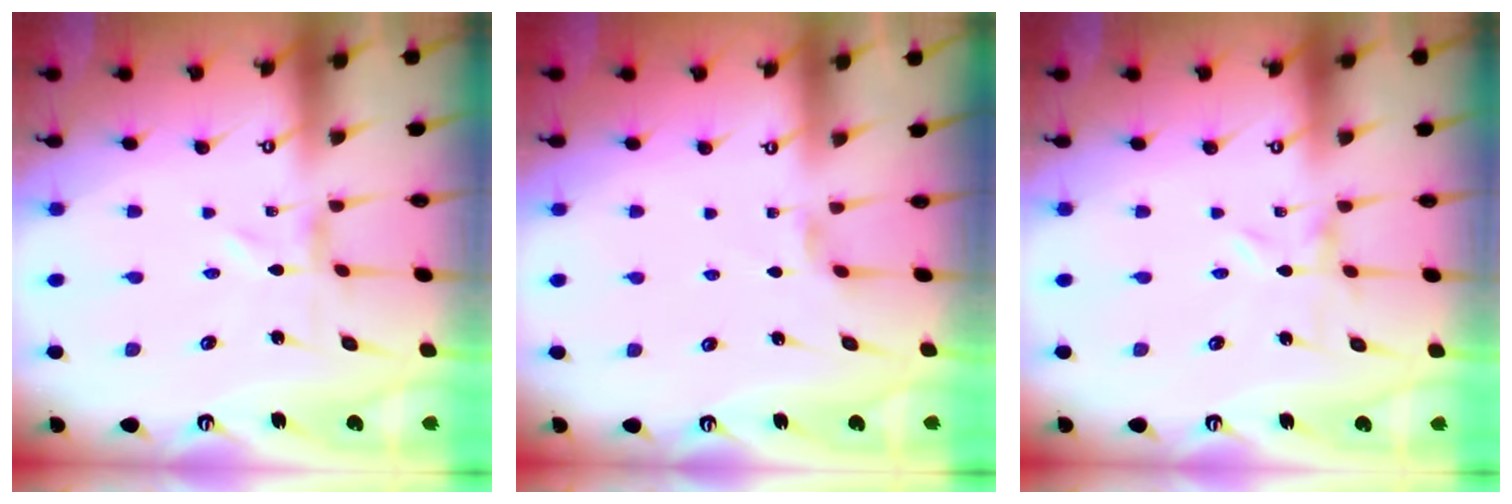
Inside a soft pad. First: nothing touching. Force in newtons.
{"total": 2.5, "press": 2.4, "slide": 0.4}
{"total": 0.0}